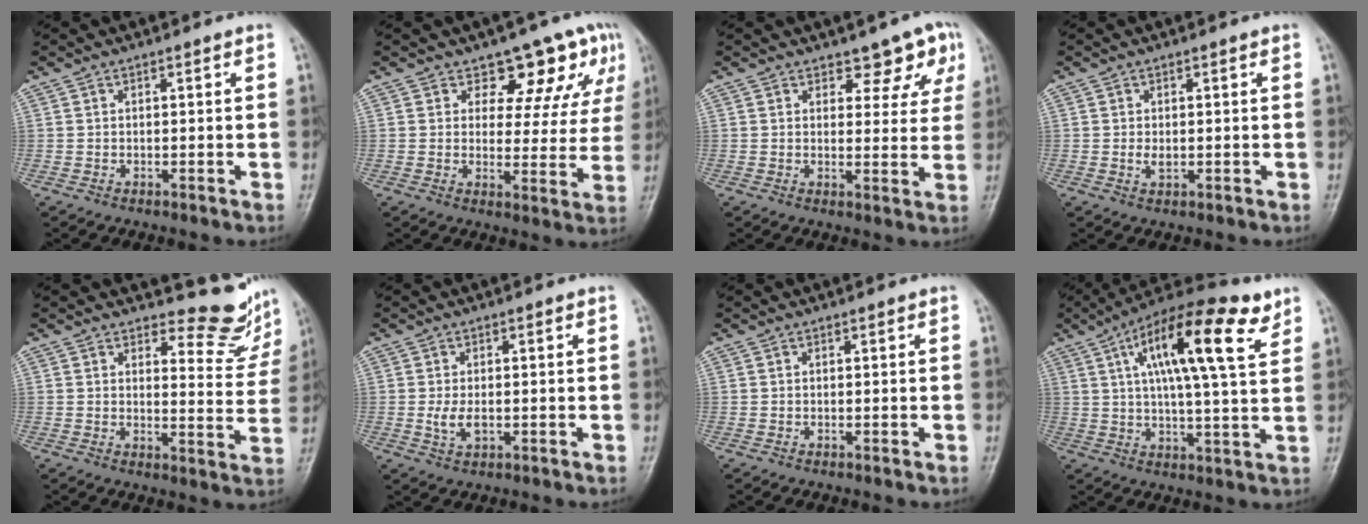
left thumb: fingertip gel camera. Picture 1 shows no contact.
{"total": 11.4, "force": [7.2, 6.4, 6.1], "torque": [-0.022, -0.036, 0.084]}
{"total": 6.1, "force": [4.0, 3.4, 3.1], "torque": [0.002, -0.022, 0.047]}
{"total": 1.7, "force": [-0.1, 1.1, 1.3], "torque": [-0.022, -0.002, -0.001]}
{"total": 8.9, "force": [8.4, 2.6, 1.3], "torque": [0.014, -0.087, 0.090]}
{"total": 3.3, "force": [-0.5, 1.9, 2.7], "torque": [-0.055, -0.005, -0.008]}
{"total": 0.0}
{"total": 18.1, "force": [7.8, 4.9, 15.5], "torque": [-0.239, -0.006, 0.119]}